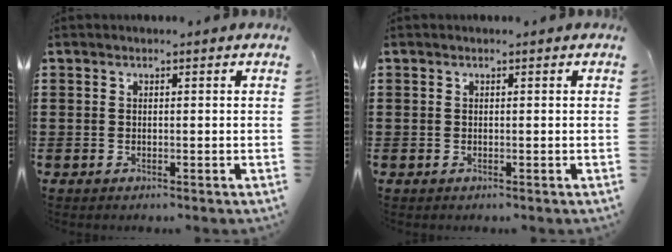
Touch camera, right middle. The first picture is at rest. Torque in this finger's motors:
{"motor_torque": [0.00, 0.00, 0.01, -0.01]}